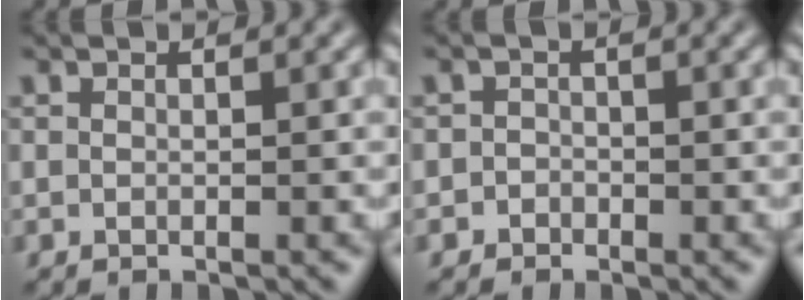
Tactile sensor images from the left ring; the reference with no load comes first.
{"total": 1.1, "force": [-0.6, 1.0, 0.0], "torque": [0.016, 0.002, -0.014]}